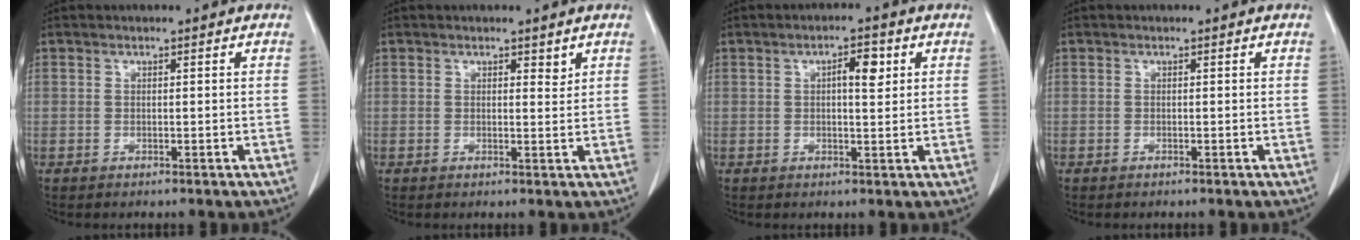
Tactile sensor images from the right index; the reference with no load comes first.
{"total": 1.4, "force": [1.1, 0.6, 0.6], "torque": [-0.006, -0.007, 0.015]}
{"total": 3.8, "force": [1.2, 1.1, 3.4], "torque": [-0.052, 0.004, 0.018]}
{"total": 0.0}